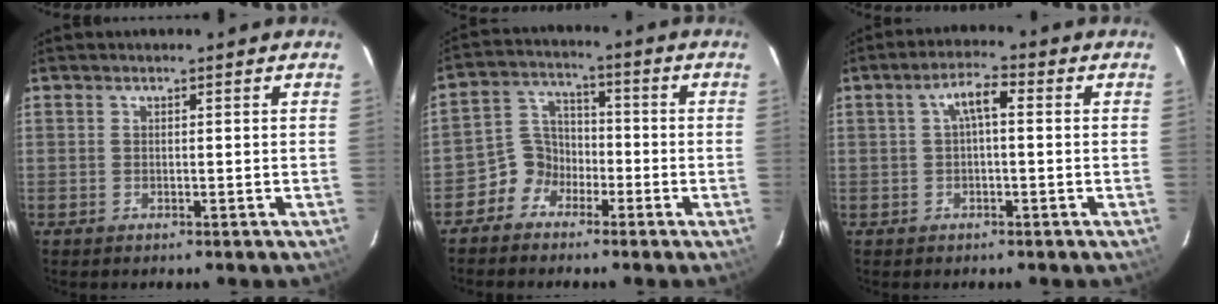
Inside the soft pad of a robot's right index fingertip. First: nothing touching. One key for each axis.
{"total": 6.1, "fx": -3.8, "fy": 4.8, "fz": 0.6, "tx": -0.014, "ty": 0.033, "tz": -0.079}
{"total": 4.1, "fx": 0.4, "fy": 1.4, "fz": 3.9, "tx": -0.073, "ty": 0.015, "tz": 0.010}